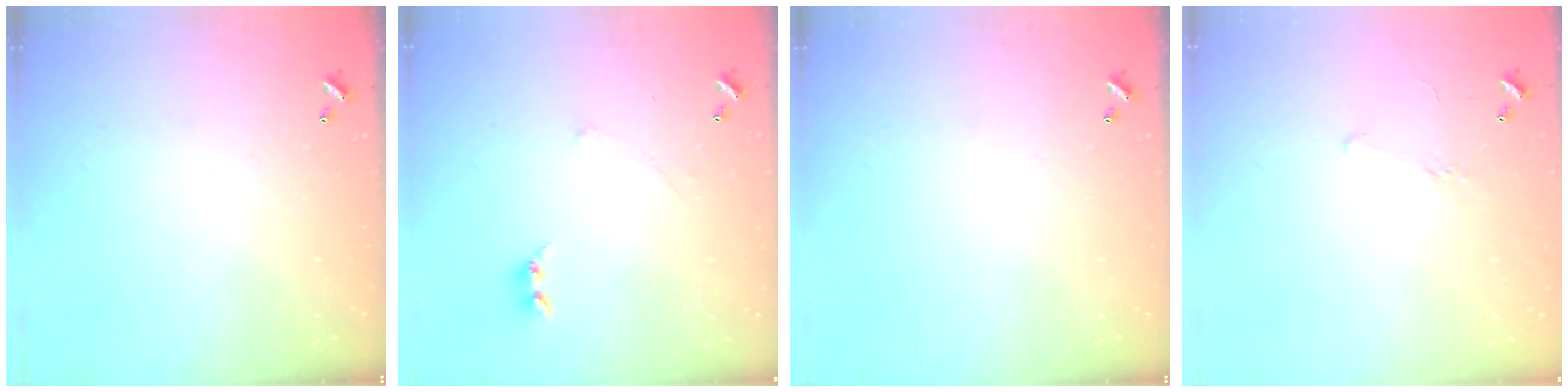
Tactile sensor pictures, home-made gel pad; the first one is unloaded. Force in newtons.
{"total": 1.7, "press": 1.6, "slide": 0.4}
{"total": 0.0}
{"total": 4.8, "press": 4.7, "slide": 0.9}